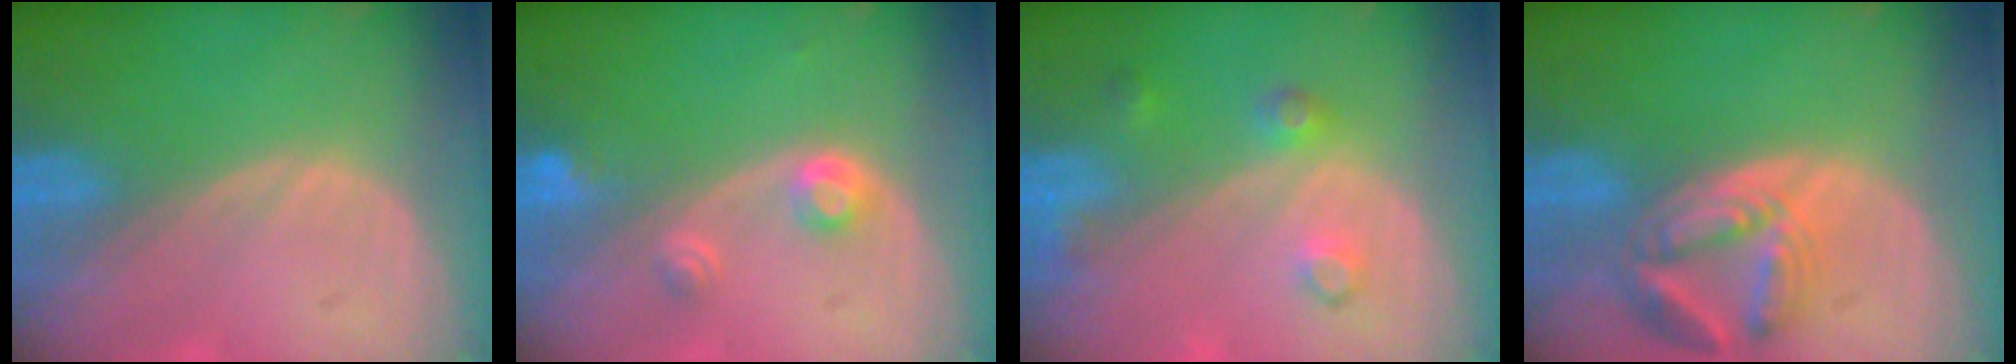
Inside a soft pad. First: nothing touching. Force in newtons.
{"total": 3.0, "press": 2.8, "slide": 0.9}
{"total": 3.7, "press": 3.4, "slide": 1.5}
{"total": 7.8, "press": 6.9, "slide": 3.6}